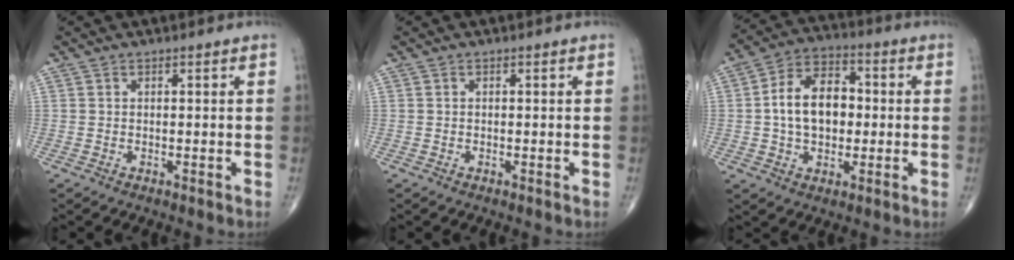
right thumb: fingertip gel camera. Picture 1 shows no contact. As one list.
[{"total": 0.0}, {"total": 12.6, "force": [0.2, 8.4, 9.4], "torque": [-0.139, 0.024, -0.001]}]